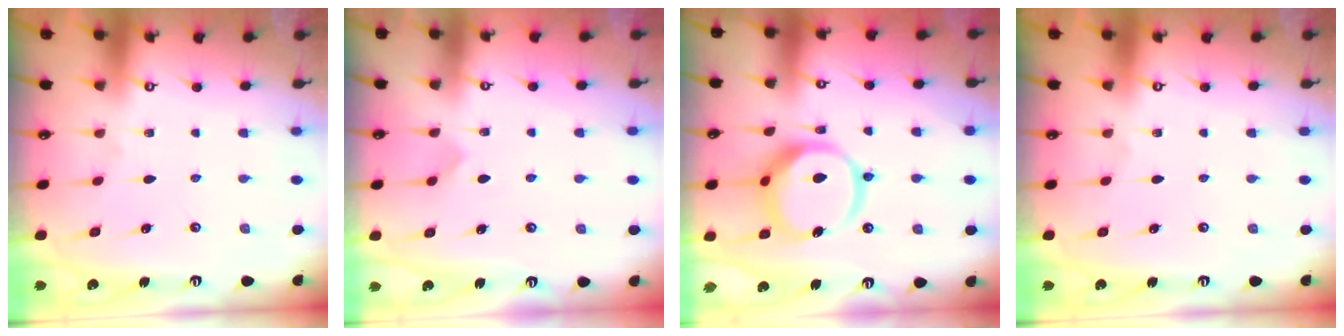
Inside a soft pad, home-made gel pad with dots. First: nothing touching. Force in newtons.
{"total": 4.0, "press": 4.0, "slide": 0.3}
{"total": 13.6, "press": 13.5, "slide": 1.5}
{"total": 0.0}